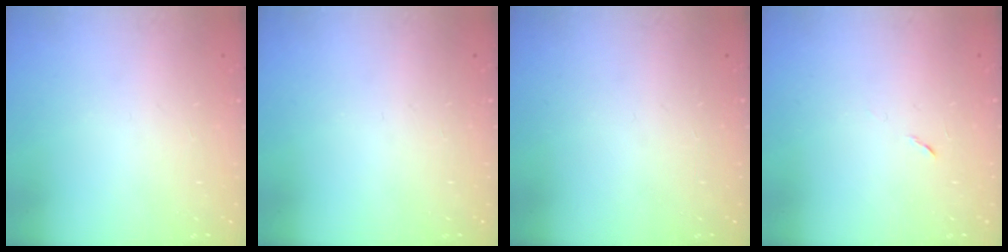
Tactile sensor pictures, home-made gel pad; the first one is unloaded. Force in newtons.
{"total": 0.0}
{"total": 0.0}
{"total": 5.2, "press": 4.8, "slide": 2.1}